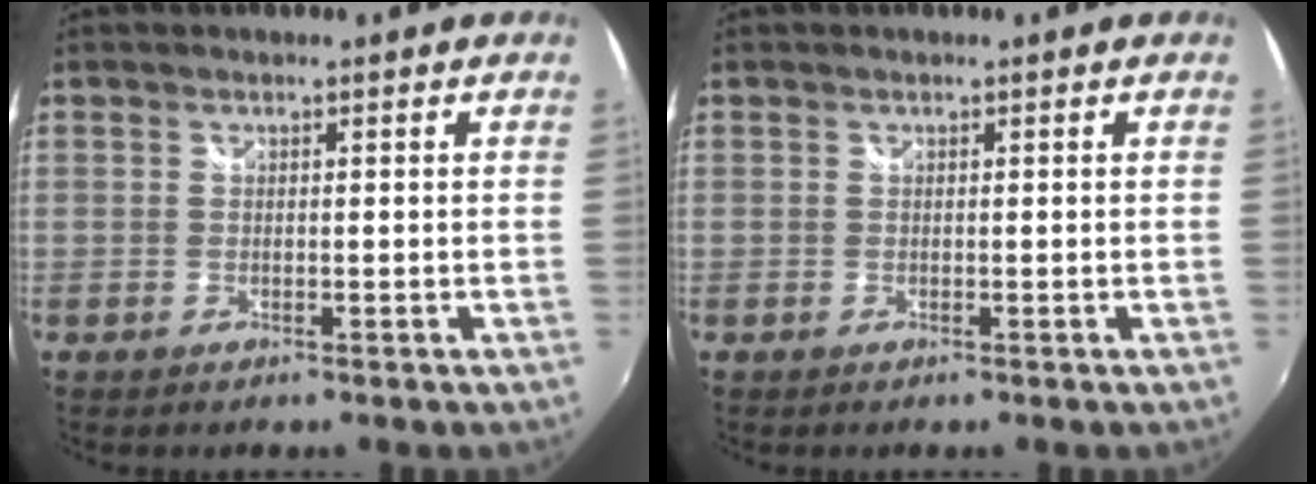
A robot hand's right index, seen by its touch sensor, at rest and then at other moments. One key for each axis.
{"total": 0.0}